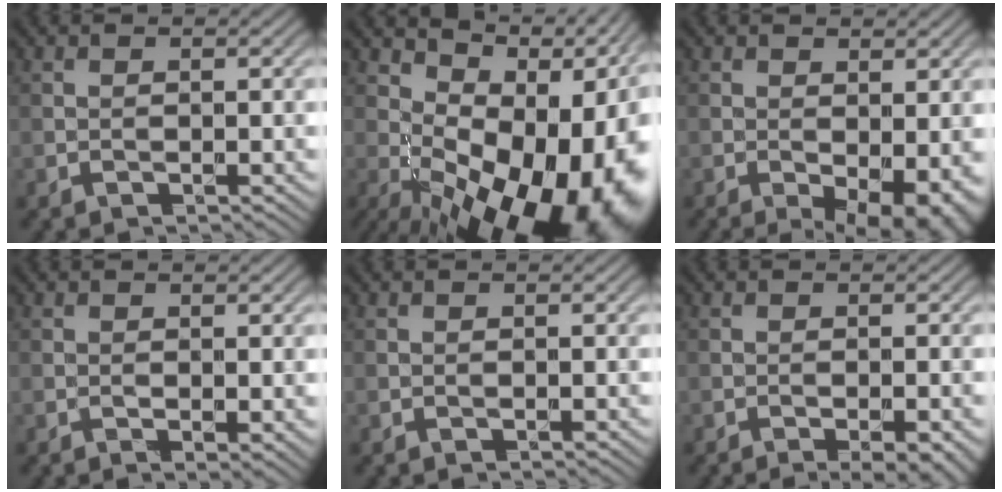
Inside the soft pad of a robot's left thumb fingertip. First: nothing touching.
{"total": 19.7, "force": [-1.2, 11.2, 16.1], "torque": [-0.185, -0.012, 0.017]}
{"total": 6.8, "force": [-2.2, 2.7, 5.9], "torque": [-0.091, -0.015, -0.023]}
{"total": 1.4, "force": [0.2, 0.6, 1.3], "torque": [-0.021, -0.006, 0.004]}
{"total": 0.0}
{"total": 4.1, "force": [-2.2, 0.9, 3.4], "torque": [-0.046, 0.001, -0.026]}